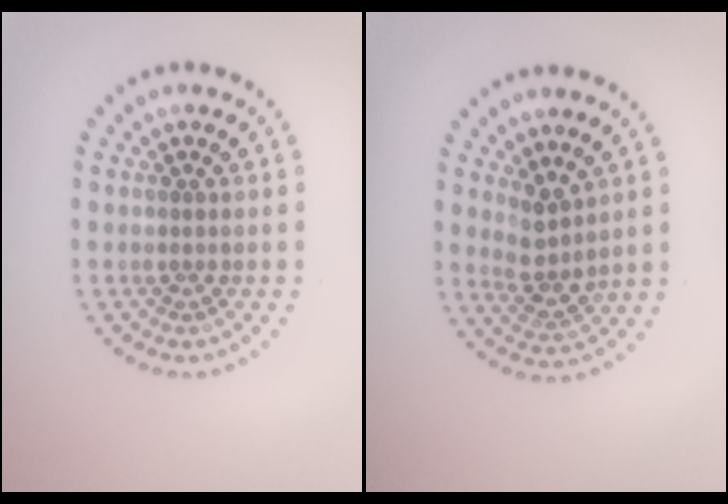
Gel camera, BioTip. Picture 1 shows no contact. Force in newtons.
{"total": 2.6, "press": 2.0, "slide": 1.7}